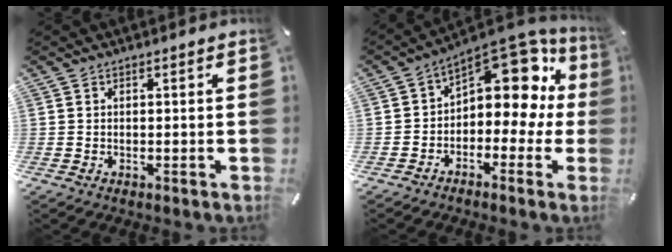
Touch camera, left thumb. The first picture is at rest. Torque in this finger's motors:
{"motor_torque": [0.86, 2.22, 0.32, 0.04, 0.13]}